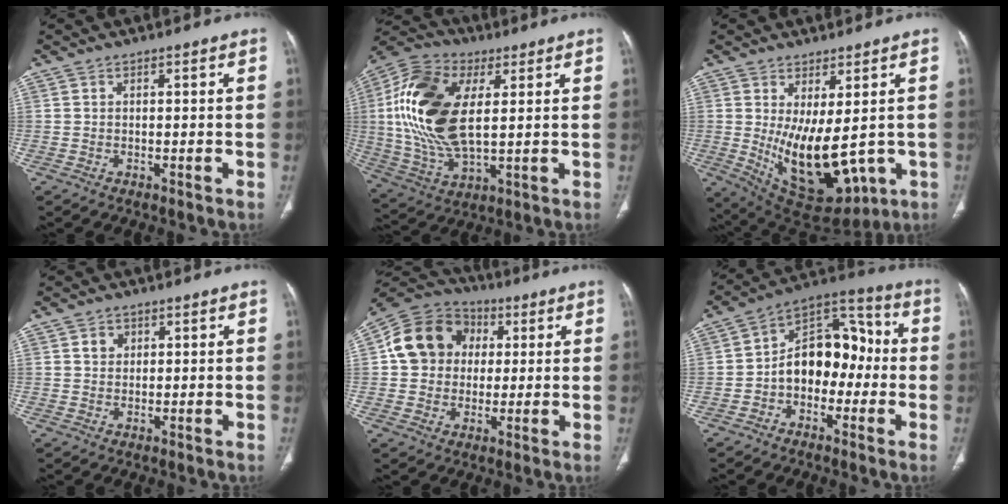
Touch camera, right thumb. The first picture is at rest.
{"total": 20.6, "force": [3.6, 10.8, 17.1], "torque": [-0.350, -0.005, 0.063]}
{"total": 14.7, "force": [-0.5, 6.9, 13.0], "torque": [-0.191, -0.027, 0.024]}
{"total": 2.1, "force": [0.9, 1.8, 0.8], "torque": [-0.004, -0.004, 0.014]}
{"total": 13.5, "force": [2.1, 11.7, 6.3], "torque": [-0.095, 0.014, 0.028]}
{"total": 14.0, "force": [-1.9, 9.6, 10.1], "torque": [-0.117, 0.051, -0.045]}